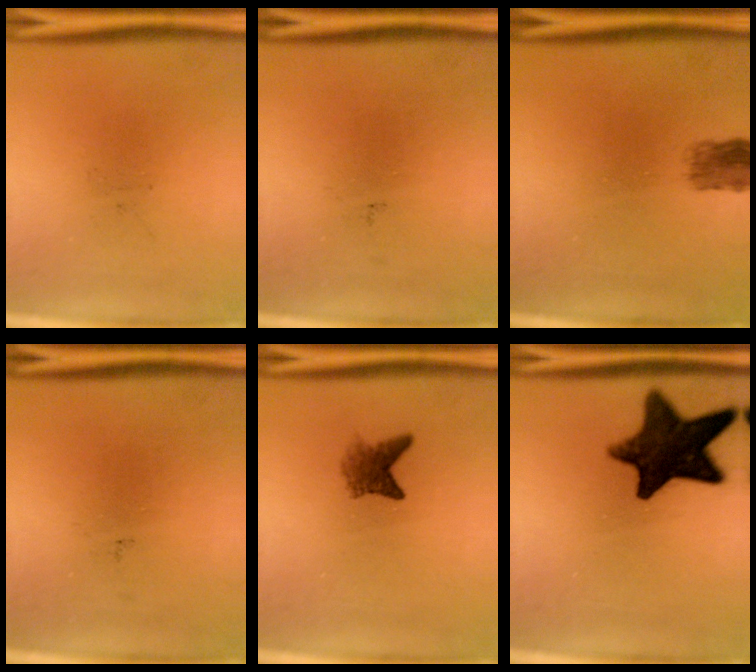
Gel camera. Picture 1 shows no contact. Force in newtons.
{"total": 0.0}
{"total": 2.9}
{"total": 0.0}
{"total": 2.7}
{"total": 14.3}